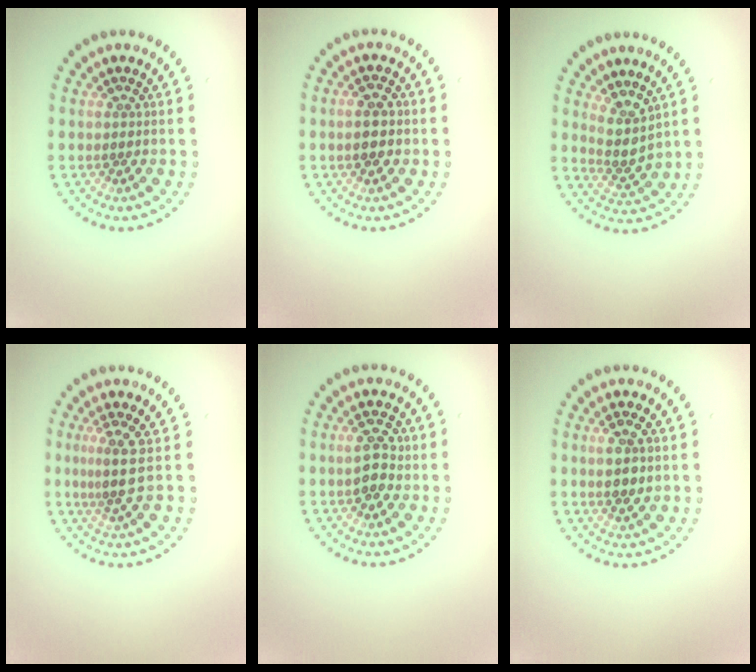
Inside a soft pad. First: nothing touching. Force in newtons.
{"total": 2.4, "press": 2.4, "slide": 0.0}
{"total": 2.8, "press": 2.1, "slide": 1.8}
{"total": 2.6, "press": 2.0, "slide": 1.7}
{"total": 2.7, "press": 2.7, "slide": 0.2}
{"total": 2.1, "press": 2.0, "slide": 0.6}